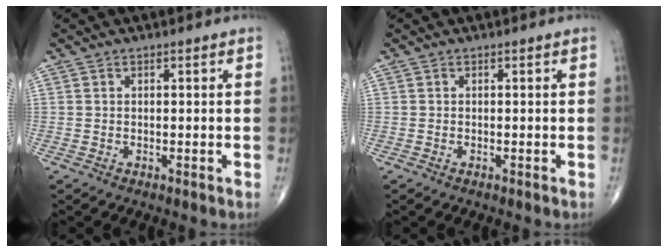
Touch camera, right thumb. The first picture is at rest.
{"total": 0.0}